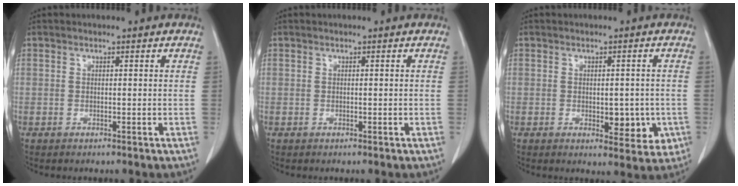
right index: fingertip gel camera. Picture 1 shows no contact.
{"total": 0.0}
{"total": 6.0, "force": [-1.2, 3.0, 5.0], "torque": [-0.049, -0.004, -0.008]}